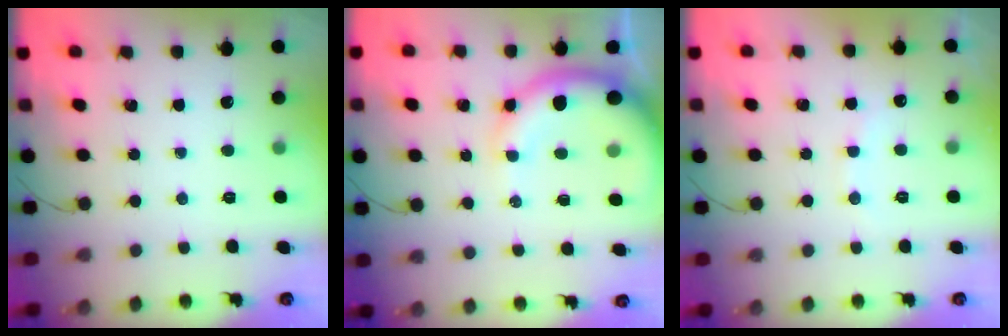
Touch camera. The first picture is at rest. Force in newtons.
{"total": 12.9, "press": 12.6, "slide": 2.6}
{"total": 7.3, "press": 7.2, "slide": 1.0}